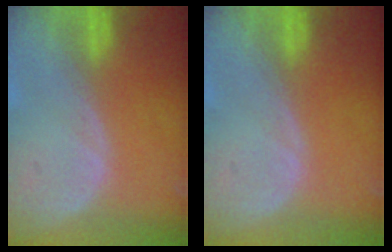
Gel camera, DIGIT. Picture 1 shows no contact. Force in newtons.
{"total": 0.0}